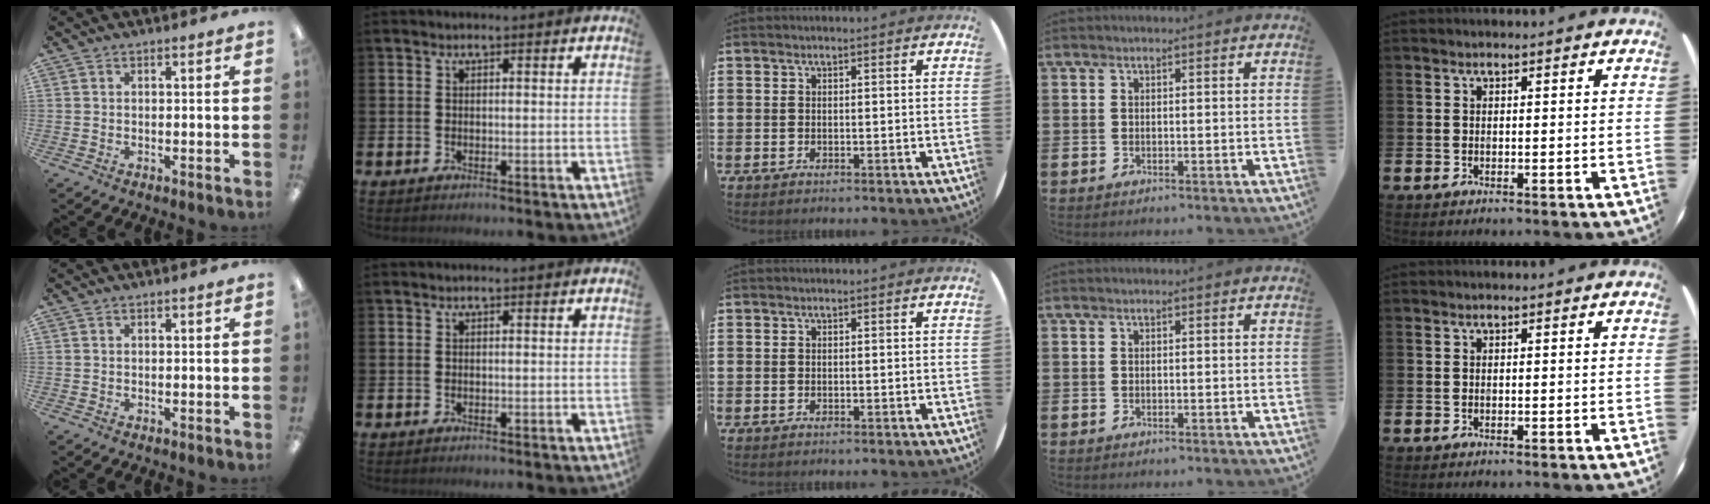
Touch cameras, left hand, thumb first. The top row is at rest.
{}